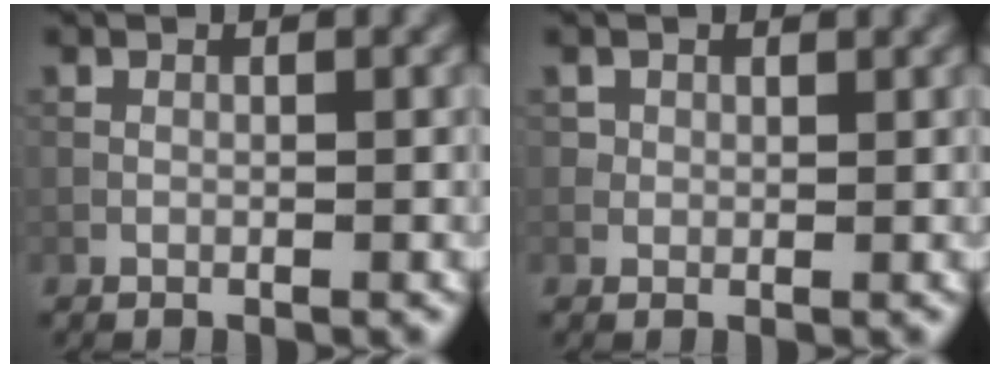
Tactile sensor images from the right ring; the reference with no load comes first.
{"total": 1.4, "force": [0.7, 1.2, 0.2], "torque": [0.000, -0.006, 0.012]}